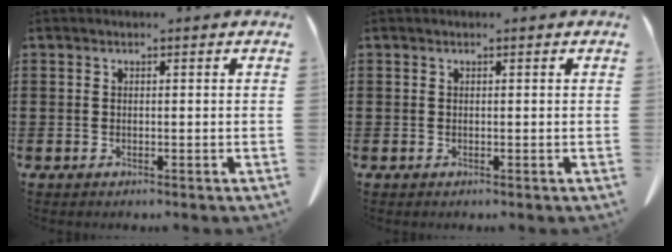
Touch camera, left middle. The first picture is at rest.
{"total": 0.0}